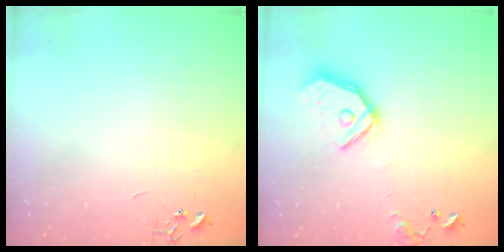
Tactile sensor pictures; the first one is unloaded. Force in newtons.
{"total": 15.9, "press": 15.7, "slide": 2.6}